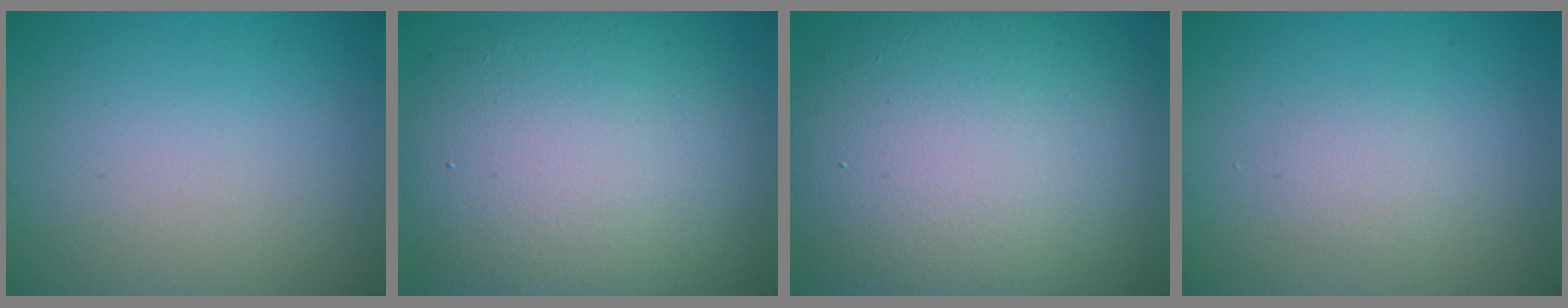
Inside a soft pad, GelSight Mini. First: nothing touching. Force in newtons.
{"total": 12.0, "press": 12.0, "slide": 0.8}
{"total": 14.9, "press": 14.9, "slide": 1.1}
{"total": 1.2, "press": 1.2, "slide": 0.0}